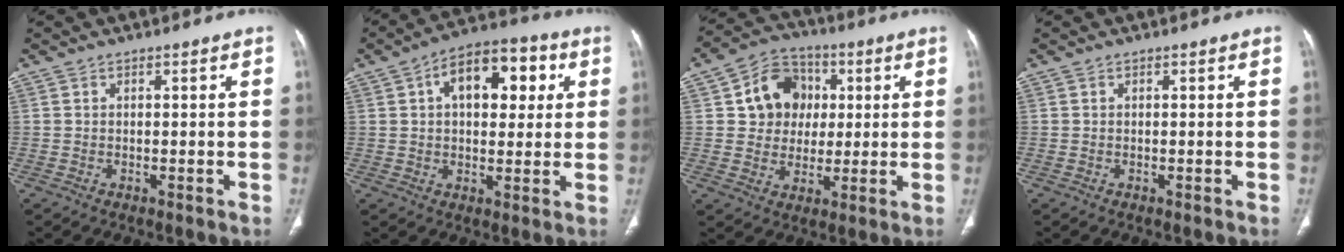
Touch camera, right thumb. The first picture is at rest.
{"total": 14.0, "force": [3.9, 8.0, 10.8], "torque": [-0.126, 0.019, 0.055]}
{"total": 11.8, "force": [2.5, 10.3, 5.2], "torque": [-0.041, 0.006, 0.038]}
{"total": 0.0}